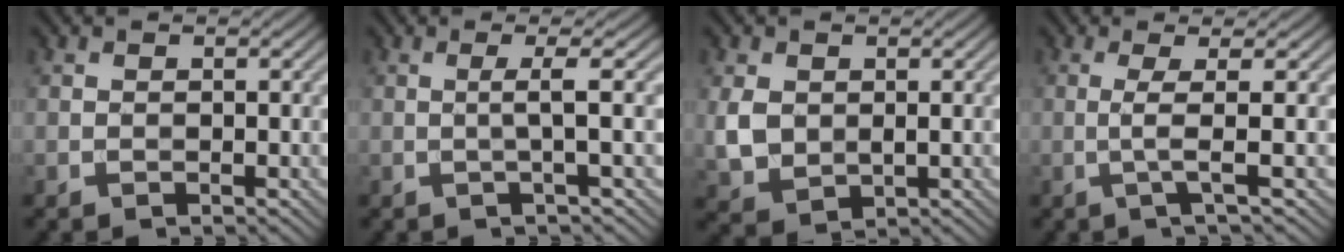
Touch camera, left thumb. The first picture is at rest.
{"total": 2.9, "force": [0.2, 0.0, 2.9], "torque": [-0.052, 0.009, -0.007]}
{"total": 4.7, "force": [0.5, 3.6, 3.1], "torque": [-0.083, -0.009, 0.018]}
{"total": 3.2, "force": [0.1, 0.2, 3.2], "torque": [-0.064, 0.004, -0.011]}